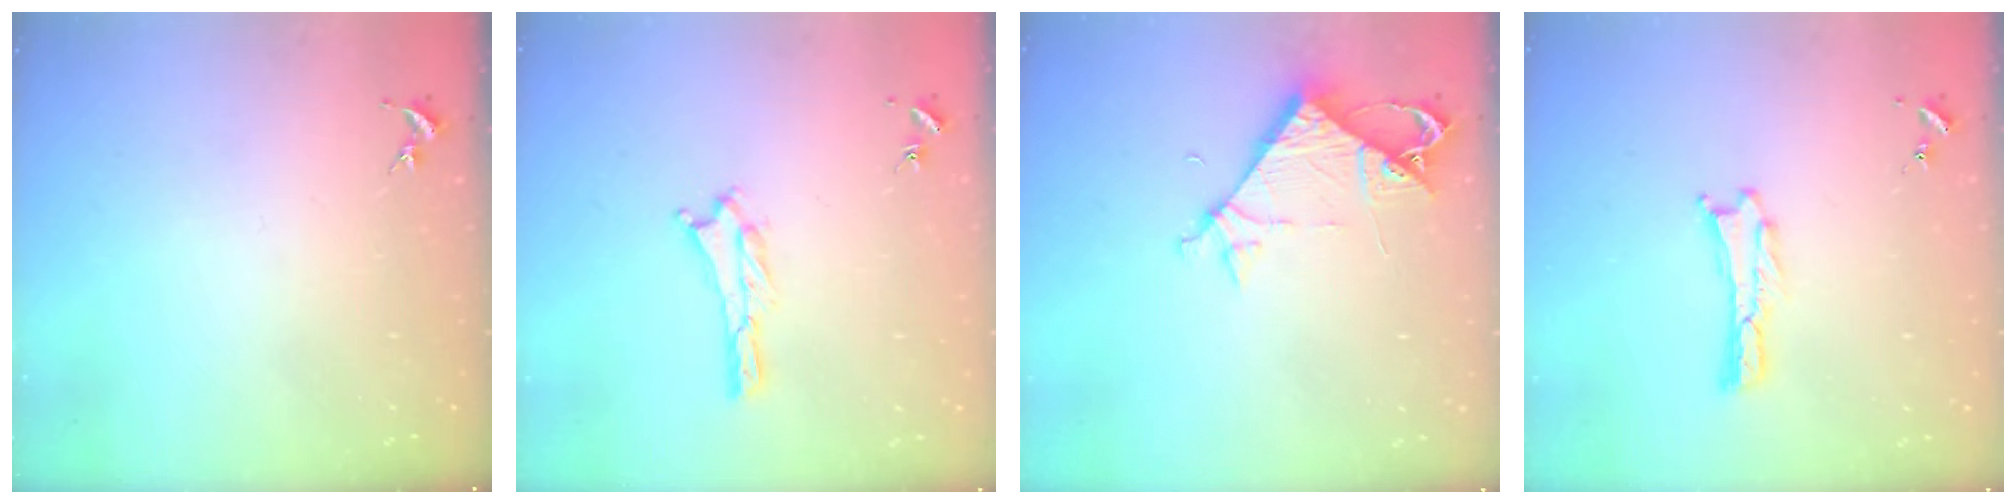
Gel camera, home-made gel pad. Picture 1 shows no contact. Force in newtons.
{"total": 1.2, "press": 1.1, "slide": 0.2}
{"total": 6.0, "press": 6.0, "slide": 0.4}
{"total": 0.0}